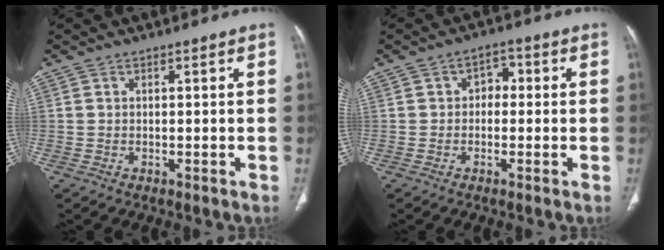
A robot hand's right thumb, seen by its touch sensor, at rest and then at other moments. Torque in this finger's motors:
{"motor_torque": [-0.27, -0.29, -0.48, 0.51, 0.07]}